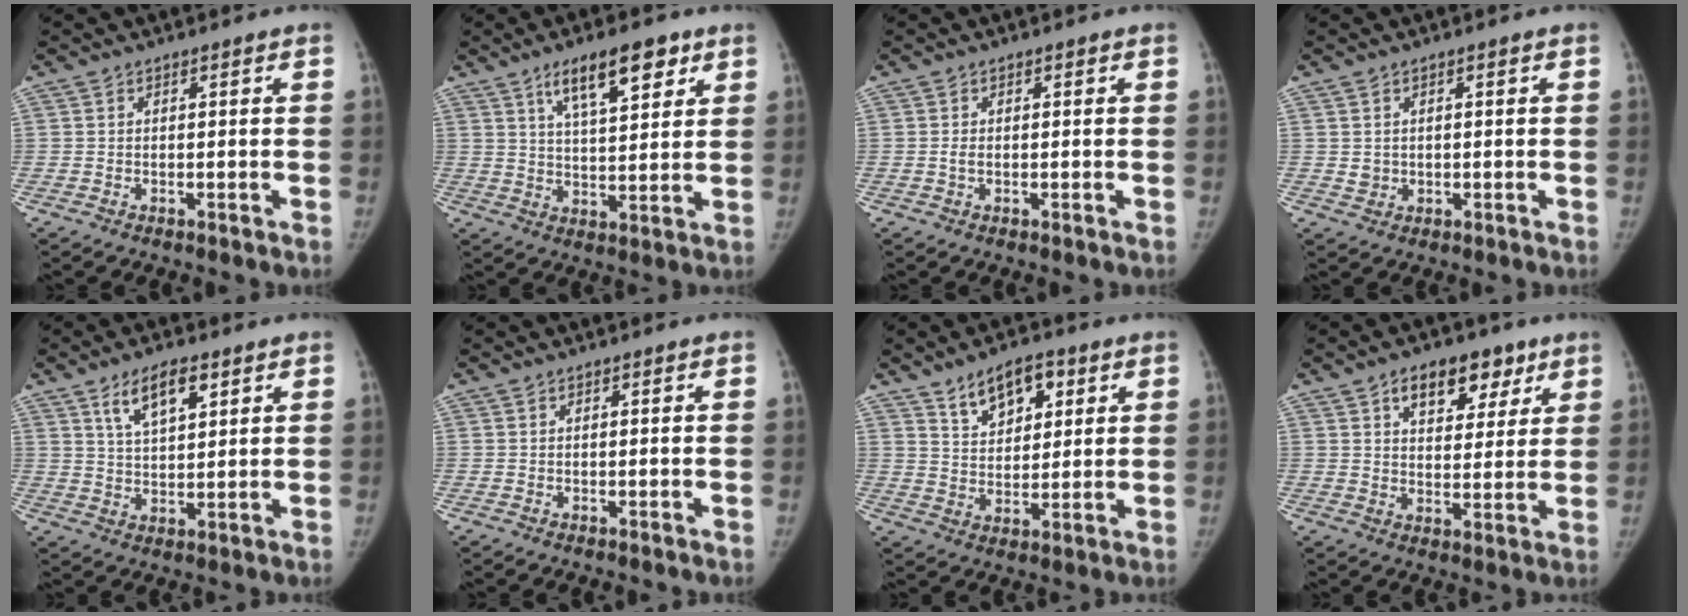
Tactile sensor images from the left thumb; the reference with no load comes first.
{"total": 10.9, "force": [6.3, 3.9, 8.1], "torque": [-0.110, -0.026, 0.106]}
{"total": 0.8, "force": [-0.1, 0.5, 0.7], "torque": [-0.013, -0.001, -0.003]}
{"total": 1.7, "force": [0.2, 1.6, 0.5], "torque": [-0.002, -0.002, 0.009]}
{"total": 7.9, "force": [4.3, 3.3, 5.7], "torque": [-0.085, -0.019, 0.079]}
{"total": 0.0}
{"total": 9.1, "force": [5.1, 5.2, 5.5], "torque": [-0.055, -0.025, 0.087]}
{"total": 10.8, "force": [6.0, 6.5, 6.2], "torque": [-0.050, -0.021, 0.087]}